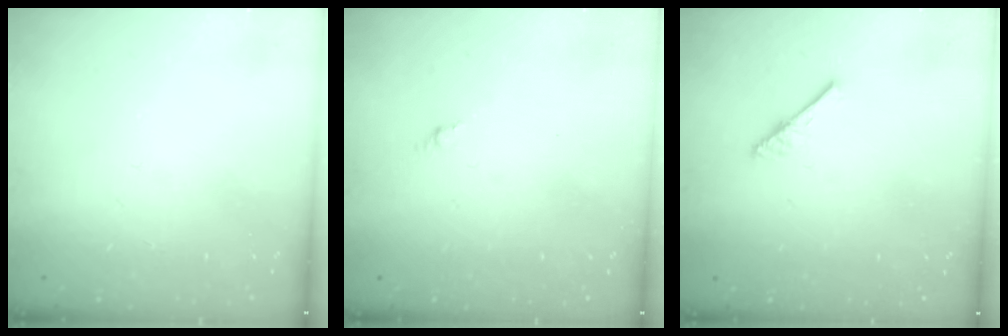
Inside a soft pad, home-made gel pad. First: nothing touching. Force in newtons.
{"total": 0.0}
{"total": 3.0, "press": 3.0, "slide": 0.3}